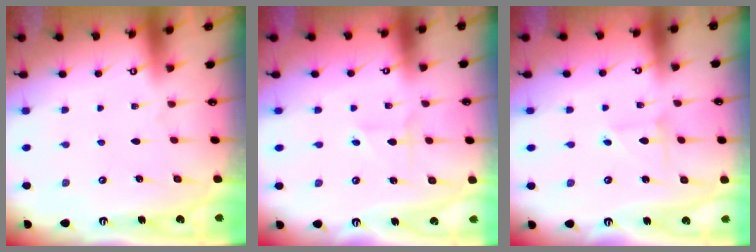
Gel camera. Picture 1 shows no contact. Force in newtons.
{"total": 1.7, "press": 1.7, "slide": 0.2}
{"total": 2.2, "press": 2.2, "slide": 0.2}